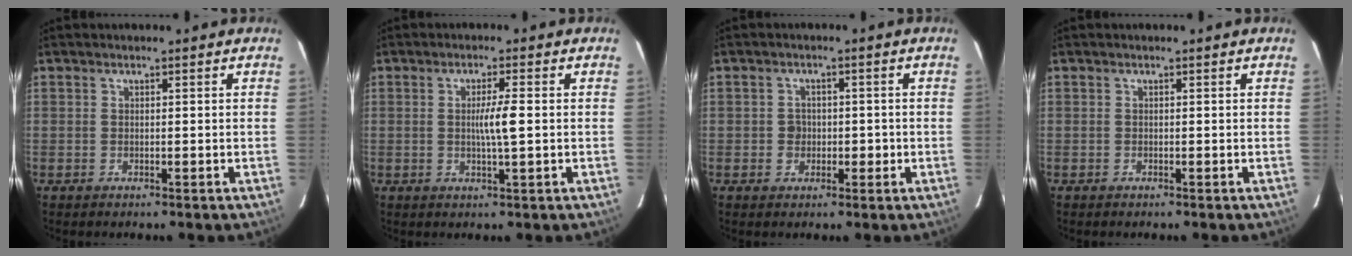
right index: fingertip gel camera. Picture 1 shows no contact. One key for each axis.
{"total": 3.9, "fx": 0.0, "fy": -0.2, "fz": 3.9, "tx": -0.071, "ty": -0.004, "tz": 0.000}
{"total": 2.9, "fx": -0.4, "fy": 2.4, "fz": 1.5, "tx": -0.016, "ty": 0.008, "tz": -0.003}
{"total": 0.0}